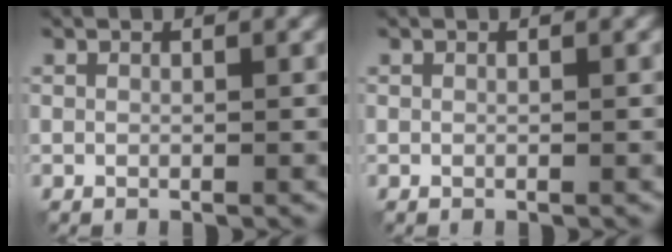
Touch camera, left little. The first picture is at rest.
{"total": 0.0}